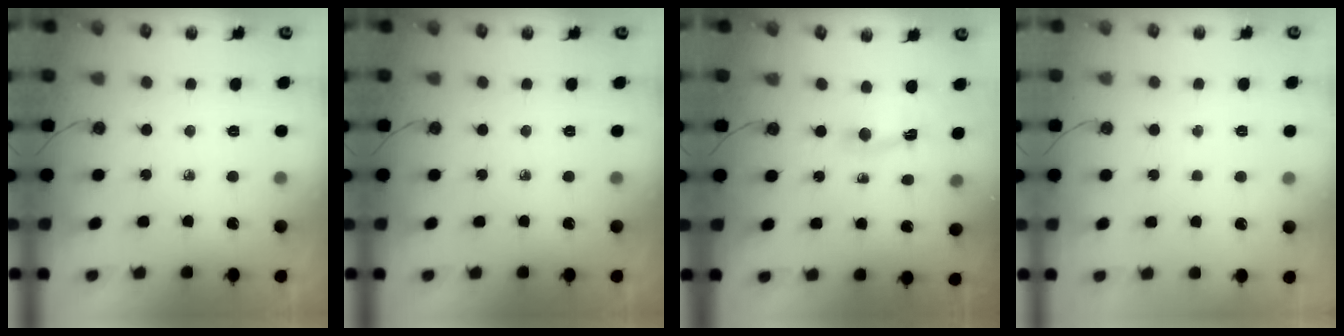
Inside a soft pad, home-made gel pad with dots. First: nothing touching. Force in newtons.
{"total": 0.0}
{"total": 2.4, "press": 2.4, "slide": 0.3}
{"total": 0.9, "press": 0.9, "slide": 0.0}